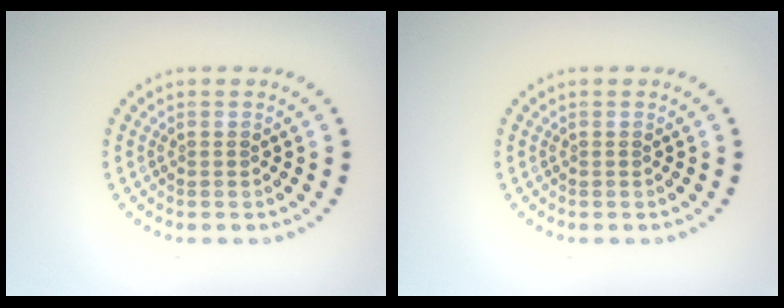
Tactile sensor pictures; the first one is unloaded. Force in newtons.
{"total": 0.0}